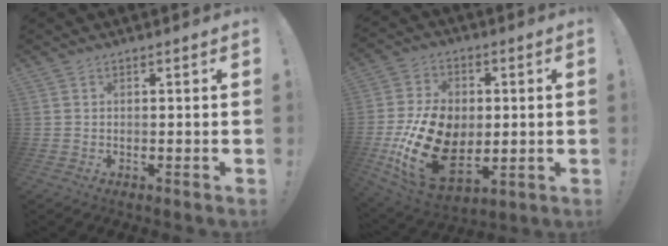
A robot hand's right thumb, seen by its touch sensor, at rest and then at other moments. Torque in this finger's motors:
{"motor_torque": [0.37, 1.04, 2.15, -0.62, 0.60]}